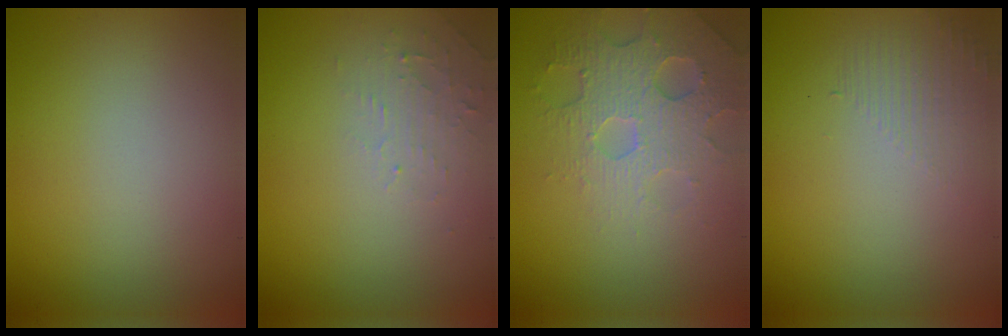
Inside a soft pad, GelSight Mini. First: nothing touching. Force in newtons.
{"total": 1.6, "press": 1.5, "slide": 0.3}
{"total": 4.7, "press": 3.6, "slide": 2.9}
{"total": 1.4, "press": 0.2, "slide": 1.4}